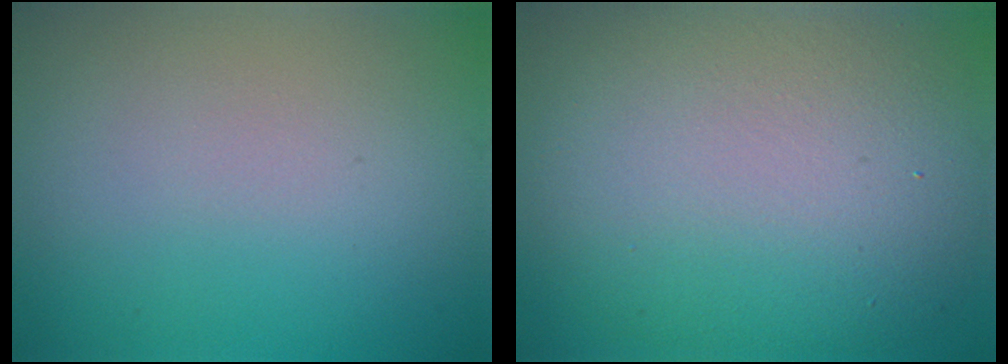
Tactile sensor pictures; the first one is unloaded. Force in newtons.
{"total": 12.3, "press": 12.3, "slide": 0.8}